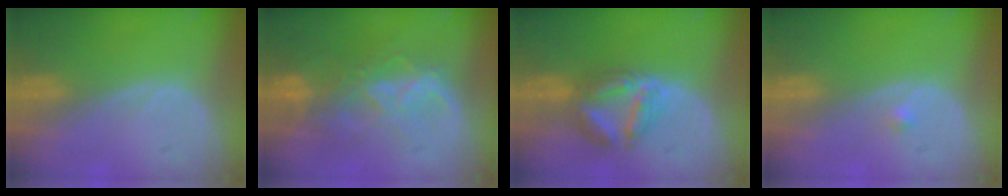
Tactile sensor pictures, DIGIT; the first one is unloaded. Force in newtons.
{"total": 8.7, "press": 7.5, "slide": 4.3}
{"total": 6.4, "press": 6.4, "slide": 0.3}
{"total": 0.8, "press": 0.6, "slide": 0.4}